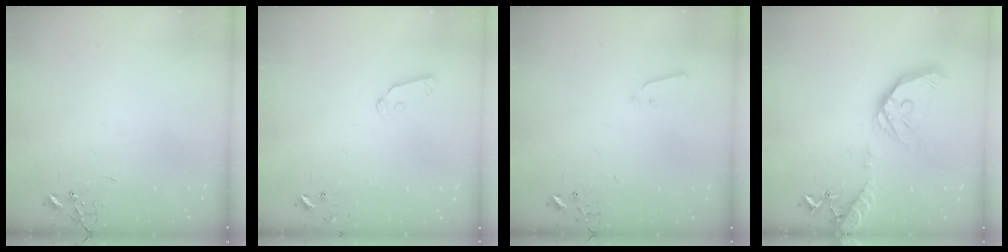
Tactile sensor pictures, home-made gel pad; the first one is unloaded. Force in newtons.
{"total": 5.6, "press": 5.6, "slide": 0.3}
{"total": 3.0, "press": 3.0, "slide": 0.3}
{"total": 17.9, "press": 17.7, "slide": 2.6}